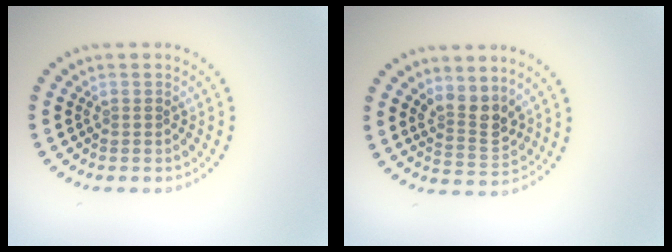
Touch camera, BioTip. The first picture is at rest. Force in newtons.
{"total": 3.1, "press": 2.7, "slide": 1.5}